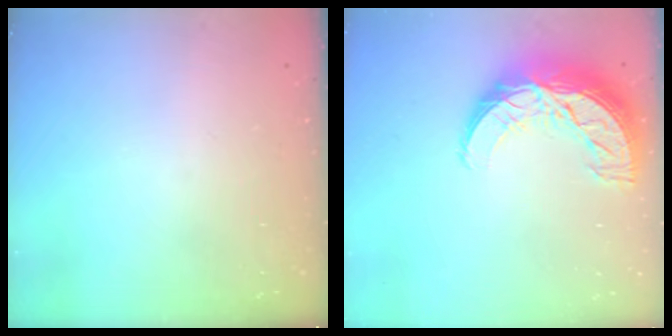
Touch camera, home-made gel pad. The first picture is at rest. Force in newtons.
{"total": 14.7, "press": 14.7, "slide": 1.0}